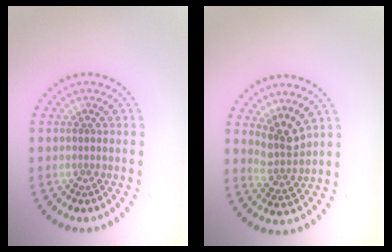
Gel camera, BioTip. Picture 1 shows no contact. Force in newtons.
{"total": 2.9, "press": 2.1, "slide": 2.0}